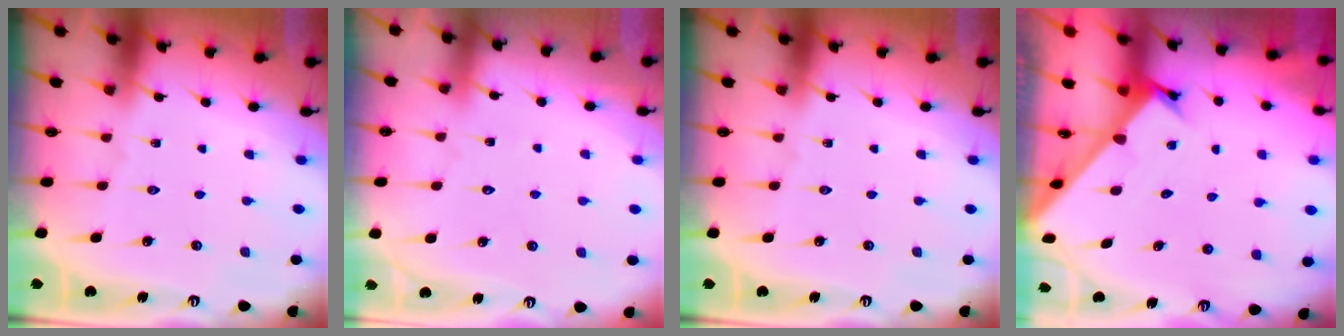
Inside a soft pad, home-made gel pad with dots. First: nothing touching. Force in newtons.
{"total": 3.4, "press": 3.4, "slide": 0.4}
{"total": 0.0}
{"total": 2.3, "press": 2.3, "slide": 0.2}